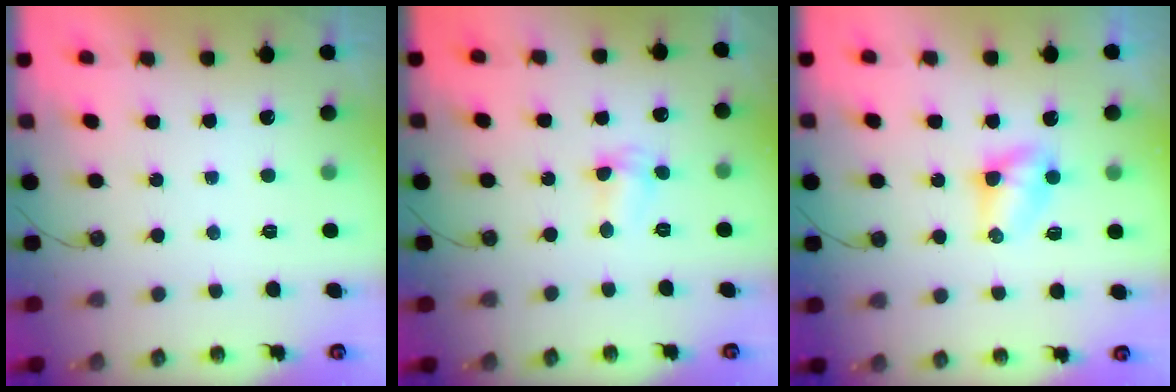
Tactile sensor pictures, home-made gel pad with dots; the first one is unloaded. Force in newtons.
{"total": 2.6, "press": 2.6, "slide": 0.6}
{"total": 4.9, "press": 4.8, "slide": 0.6}